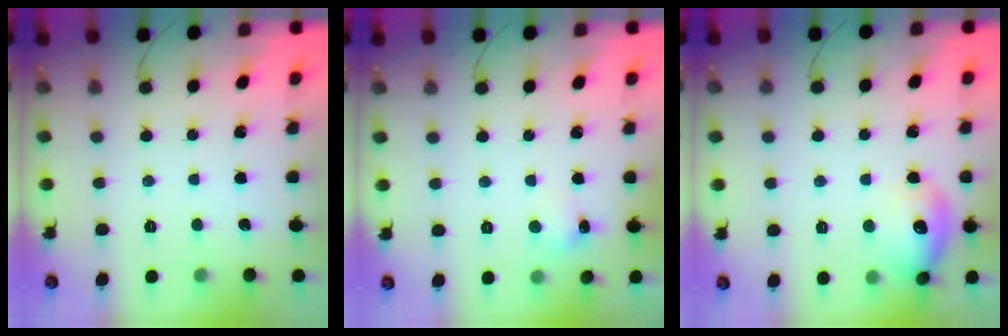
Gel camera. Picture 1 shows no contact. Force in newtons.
{"total": 5.7, "press": 5.4, "slide": 1.8}
{"total": 13.5, "press": 13.4, "slide": 0.9}